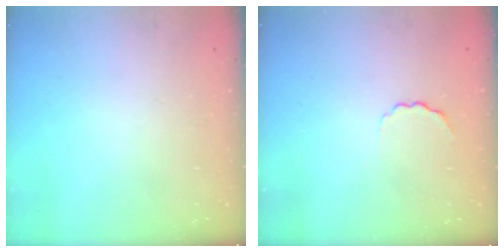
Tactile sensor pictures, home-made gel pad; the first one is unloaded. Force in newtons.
{"total": 2.5, "press": 2.4, "slide": 0.6}